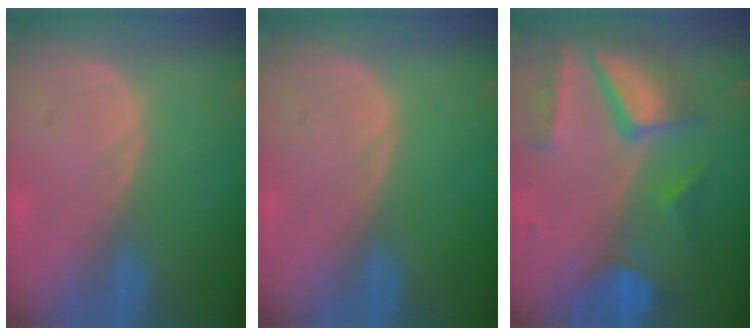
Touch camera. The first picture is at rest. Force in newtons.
{"total": 0.0}
{"total": 10.4, "press": 8.8, "slide": 5.5}